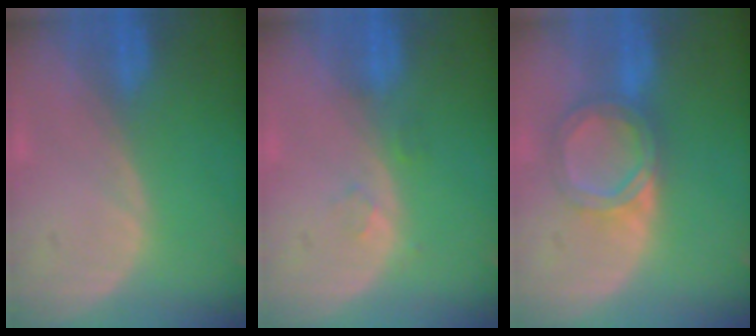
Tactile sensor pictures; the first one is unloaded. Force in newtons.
{"total": 1.4, "press": 1.4, "slide": 0.1}
{"total": 6.1, "press": 5.4, "slide": 2.9}